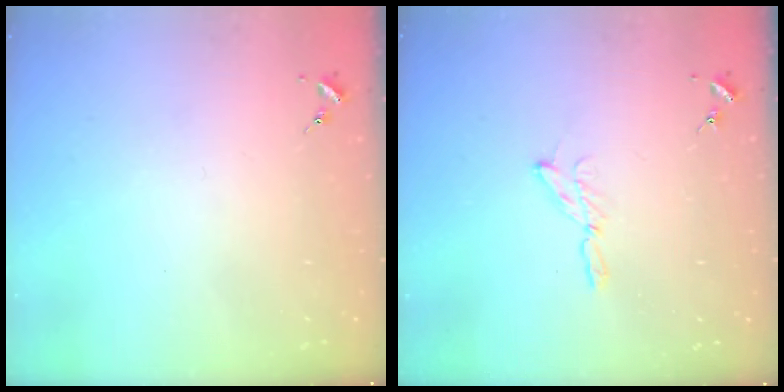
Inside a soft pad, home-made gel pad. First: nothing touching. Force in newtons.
{"total": 4.1, "press": 4.1, "slide": 0.4}